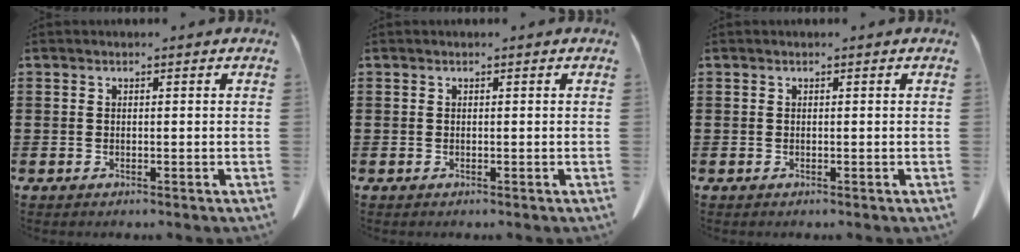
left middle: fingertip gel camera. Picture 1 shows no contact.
{"total": 0.0}
{"total": 0.0}